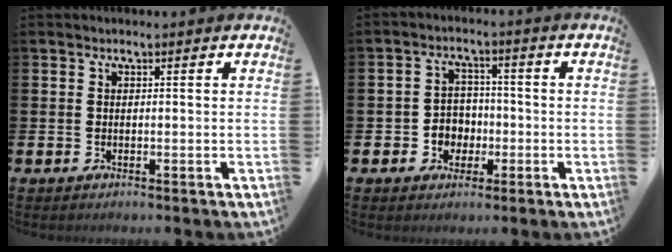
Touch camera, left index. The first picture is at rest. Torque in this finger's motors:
{"motor_torque": [0.47, 0.42, 0.08, 0.06]}